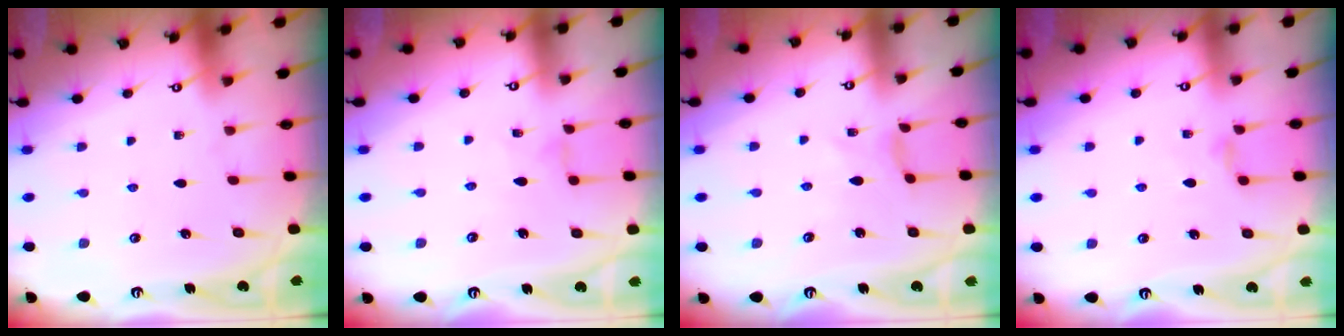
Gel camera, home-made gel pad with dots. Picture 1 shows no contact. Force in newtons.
{"total": 0.0}
{"total": 0.0}
{"total": 3.6, "press": 3.6, "slide": 0.6}